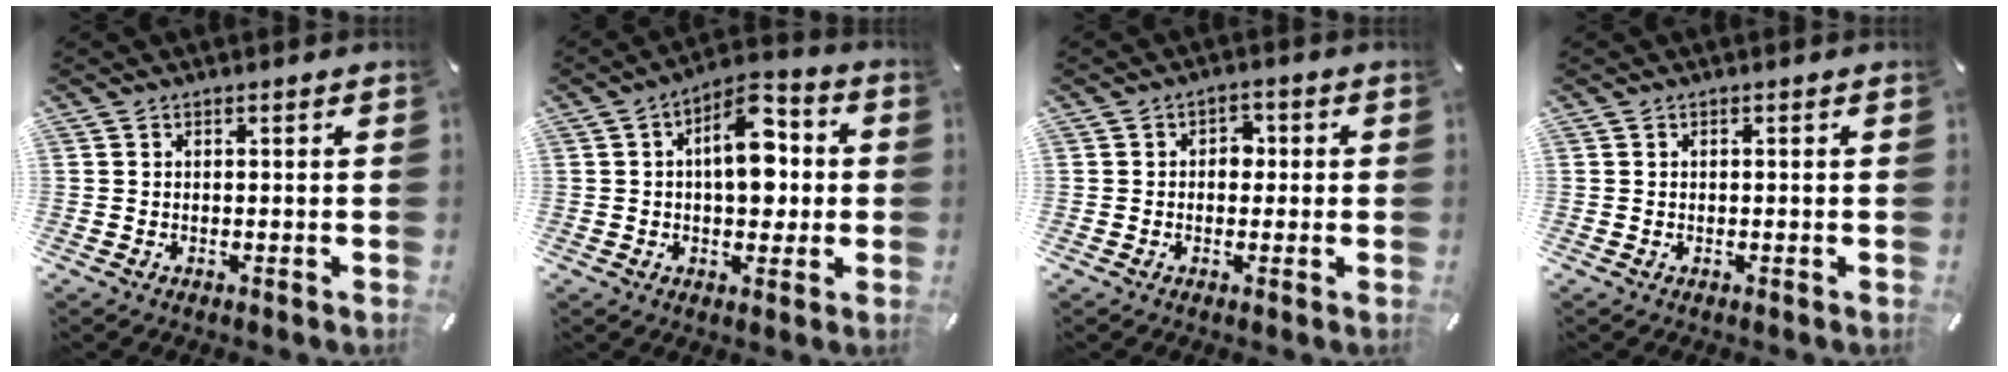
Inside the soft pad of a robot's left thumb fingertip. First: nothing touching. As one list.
[{"total": 12.0, "force": [1.0, 7.1, 9.6], "torque": [-0.133, -0.003, 0.016]}, {"total": 3.4, "force": [-0.3, 2.6, 2.1], "torque": [-0.019, 0.002, -0.016]}, {"total": 0.0}]